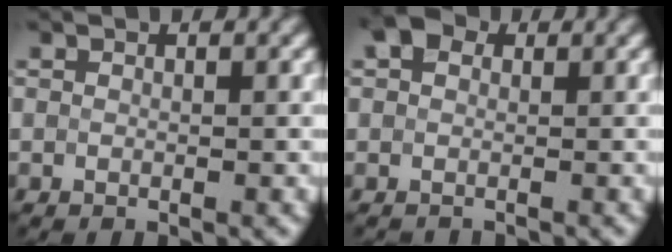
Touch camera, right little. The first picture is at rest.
{"total": 2.2, "force": [0.0, 2.0, 0.9], "torque": [-0.013, 0.009, -0.015]}